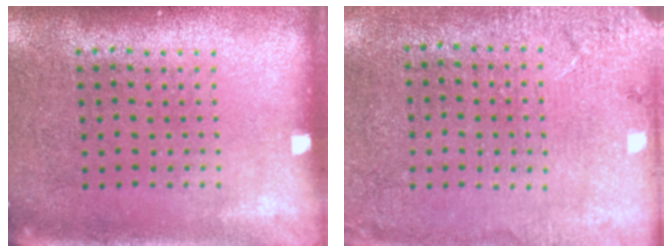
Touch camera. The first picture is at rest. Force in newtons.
{"total": 2.6, "press": 2.5, "slide": 0.8}